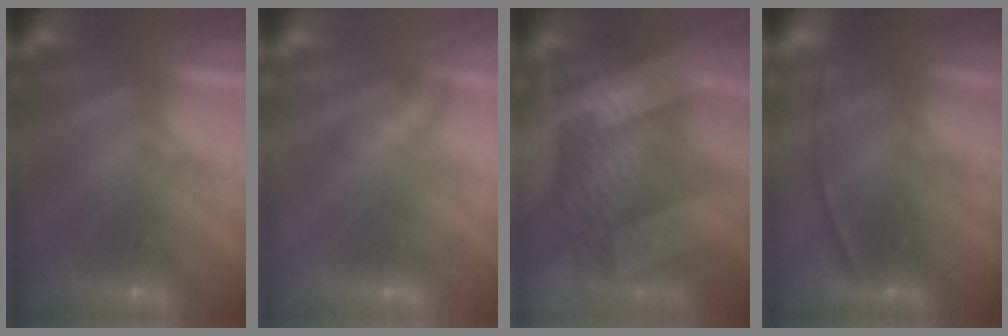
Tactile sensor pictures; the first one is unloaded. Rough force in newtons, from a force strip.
{"total": 2.7}
{"total": 8.0}
{"total": 1.8}